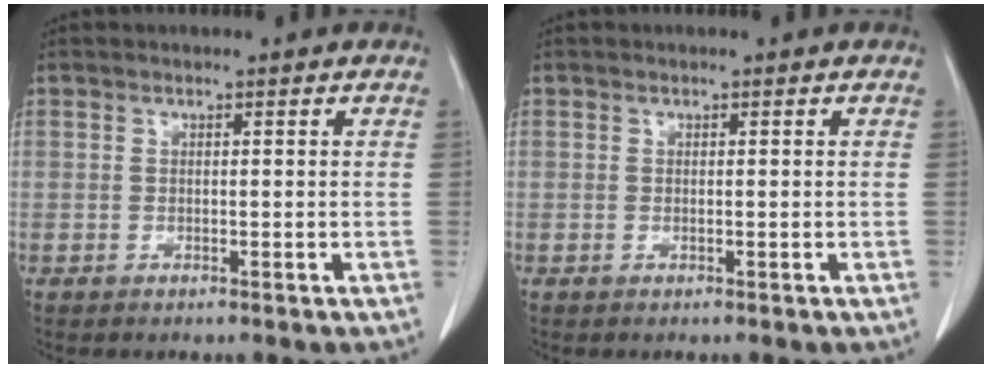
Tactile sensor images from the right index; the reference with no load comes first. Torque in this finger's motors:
{"motor_torque": [0.08, -0.20, 0.03, 0.01]}